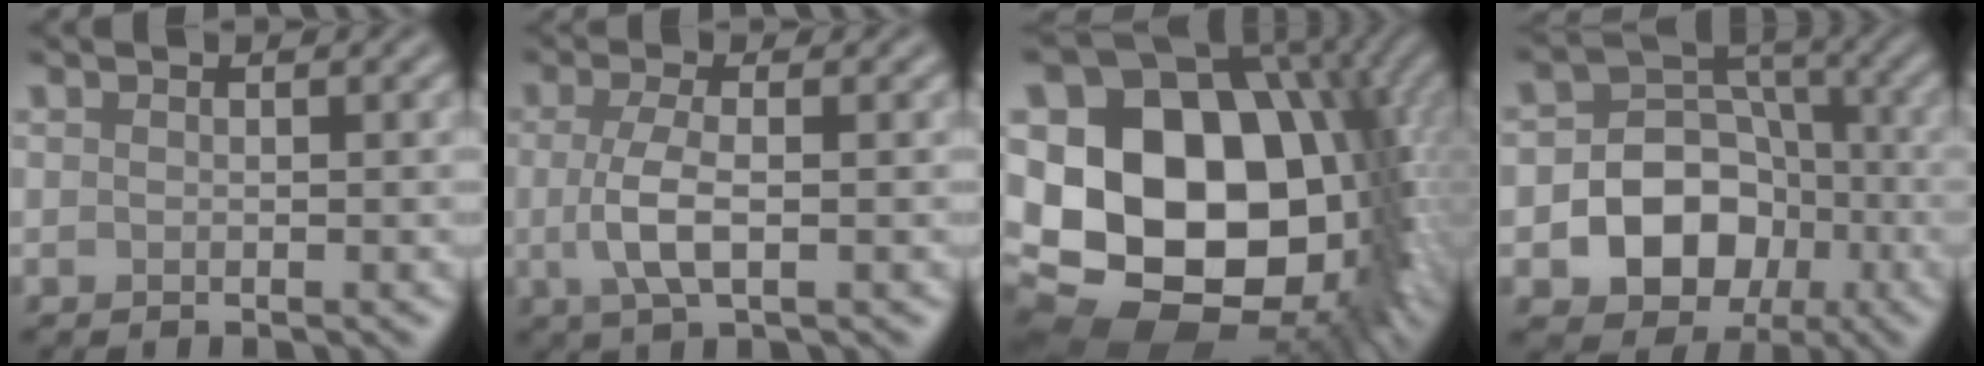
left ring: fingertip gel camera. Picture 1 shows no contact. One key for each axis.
{"total": 3.6, "fx": -0.2, "fy": 1.2, "fz": 3.3, "tx": -0.073, "ty": -0.003, "tz": -0.006}
{"total": 19.8, "fx": 0.1, "fy": 14.4, "fz": 13.6, "tx": -0.192, "ty": -0.009, "tz": 0.041}
{"total": 8.2, "fx": -2.4, "fy": 6.6, "fz": 4.2, "tx": -0.042, "ty": 0.001, "tz": -0.066}